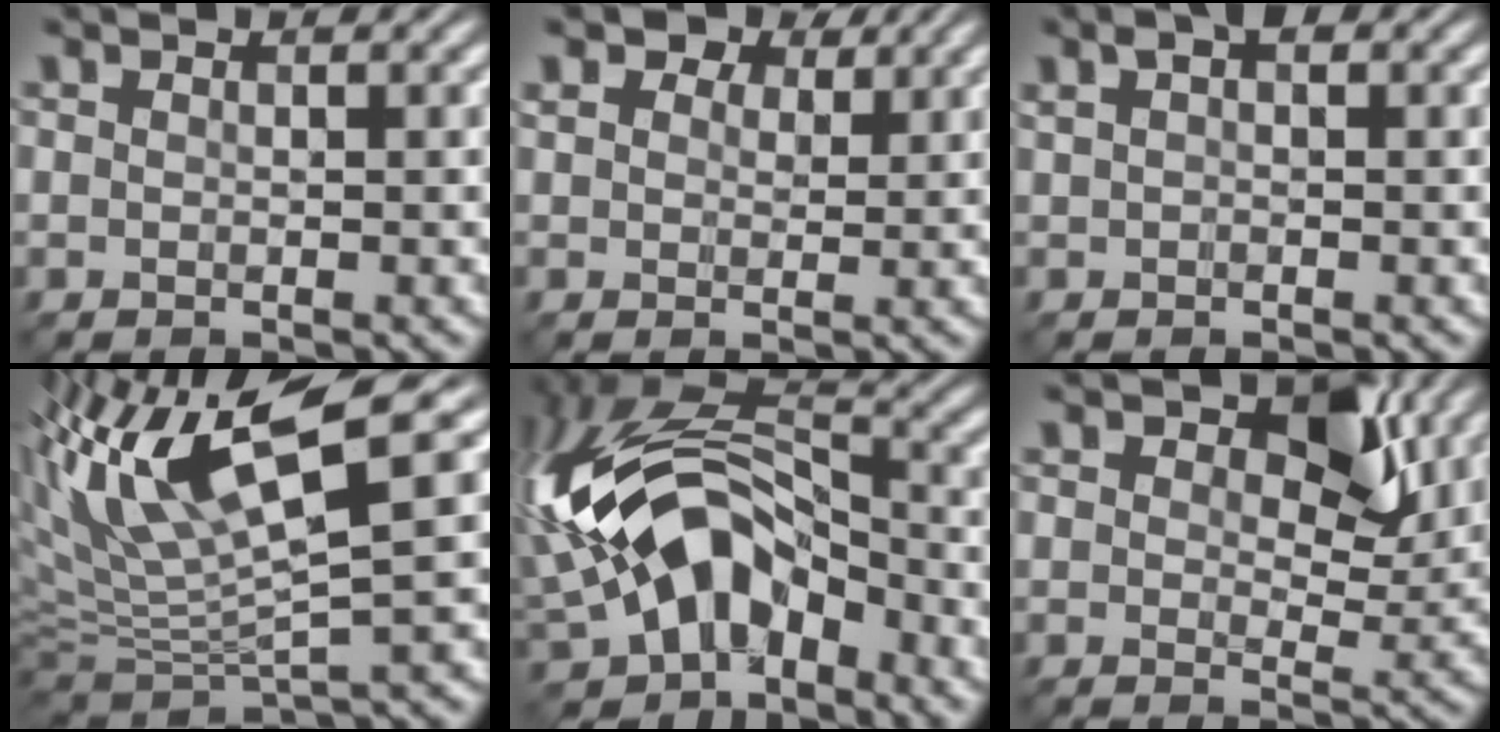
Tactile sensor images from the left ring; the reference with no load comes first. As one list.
[{"total": 4.1, "force": [2.8, 2.5, 1.7], "torque": [-0.037, -0.003, 0.048]}, {"total": 1.6, "force": [0.8, 0.8, 1.1], "torque": [-0.018, 0.008, 0.011]}, {"total": 11.4, "force": [4.5, 3.0, 10.0], "torque": [-0.201, 0.011, 0.090]}, {"total": 13.5, "force": [-3.0, 8.4, 10.1], "torque": [-0.182, 0.016, -0.073]}, {"total": 6.0, "force": [2.1, 3.5, 4.4], "torque": [-0.057, -0.005, 0.025]}]